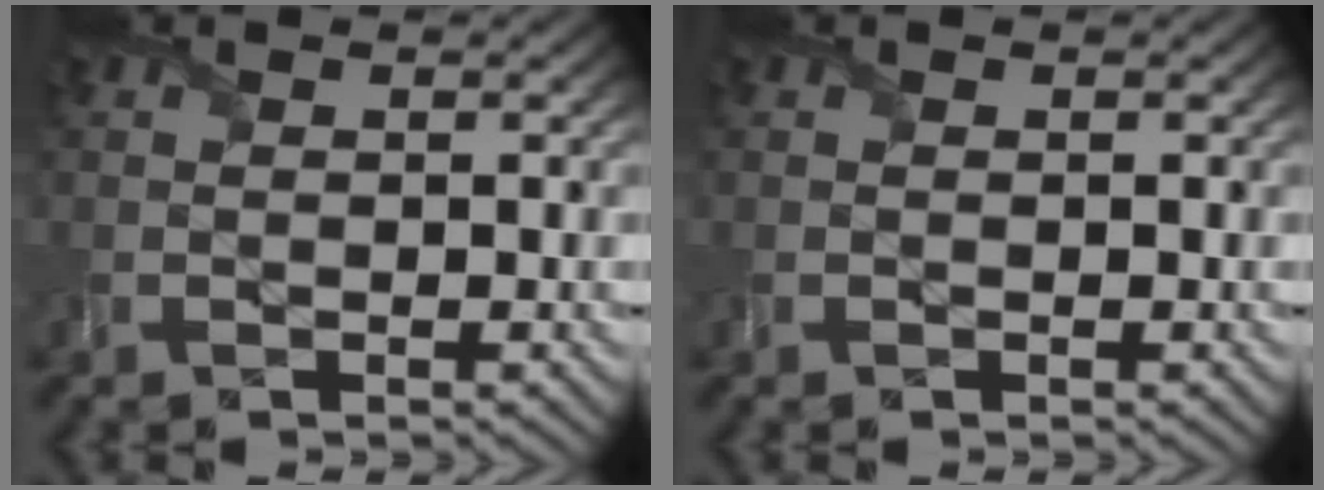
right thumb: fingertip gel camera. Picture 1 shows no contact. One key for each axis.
{"total": 0.0}